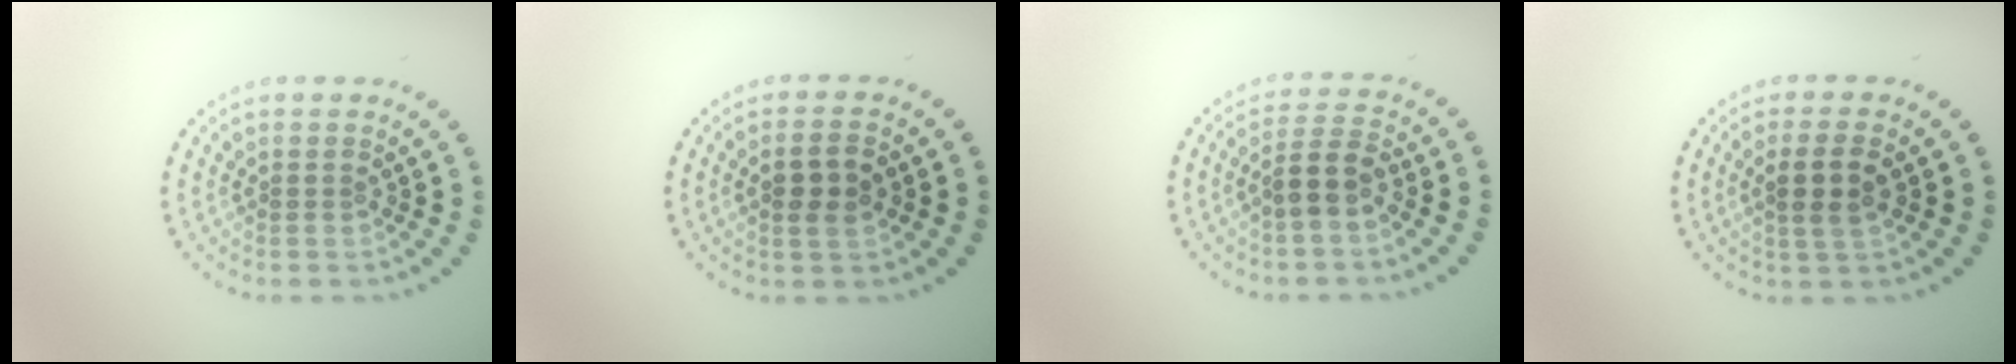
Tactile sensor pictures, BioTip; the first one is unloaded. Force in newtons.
{"total": 2.5, "press": 2.5, "slide": 0.5}
{"total": 2.9, "press": 2.5, "slide": 1.4}
{"total": 2.7, "press": 2.6, "slide": 0.9}